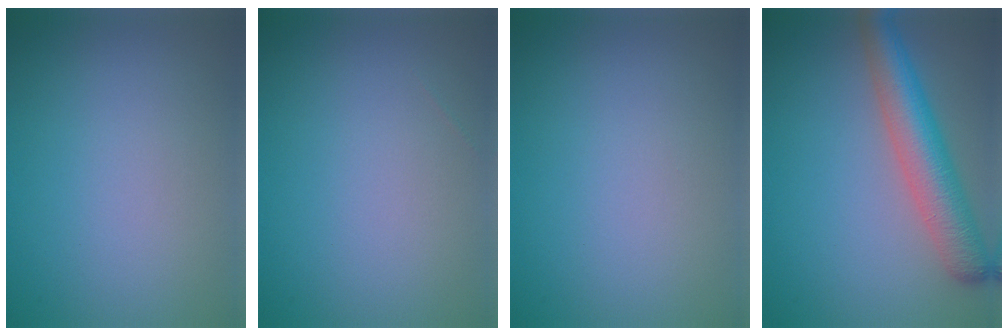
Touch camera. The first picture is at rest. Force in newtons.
{"total": 0.0}
{"total": 0.0}
{"total": 6.1, "press": 6.1, "slide": 0.3}